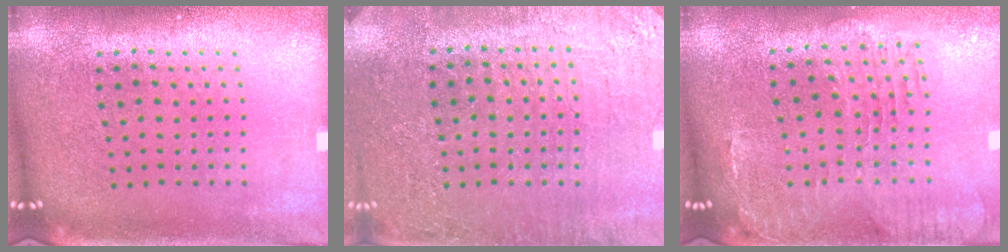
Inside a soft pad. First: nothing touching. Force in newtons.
{"total": 3.1, "press": 3.0, "slide": 0.5}
{"total": 1.2, "press": 1.1, "slide": 0.4}